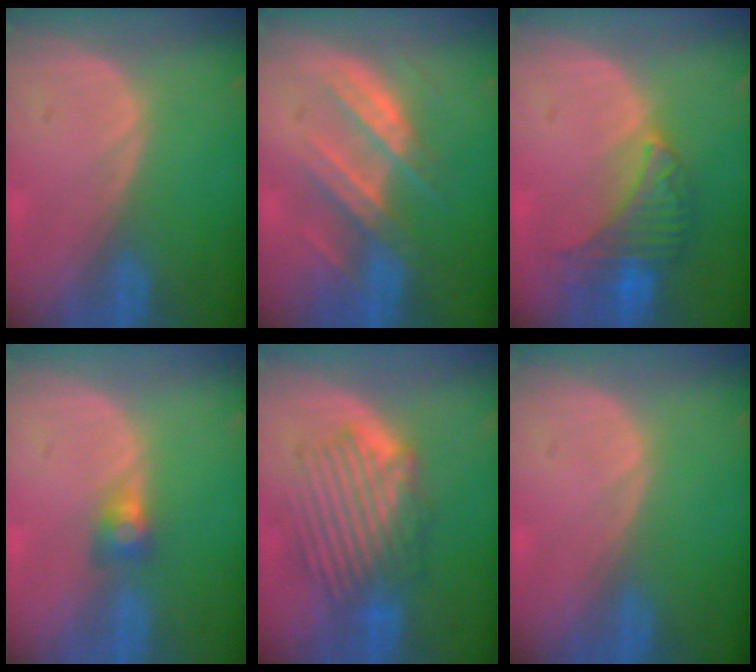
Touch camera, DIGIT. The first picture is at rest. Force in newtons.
{"total": 8.2, "press": 7.6, "slide": 3.1}
{"total": 6.8, "press": 6.7, "slide": 0.9}
{"total": 3.0, "press": 2.5, "slide": 1.7}
{"total": 8.9, "press": 8.3, "slide": 3.2}
{"total": 0.0}